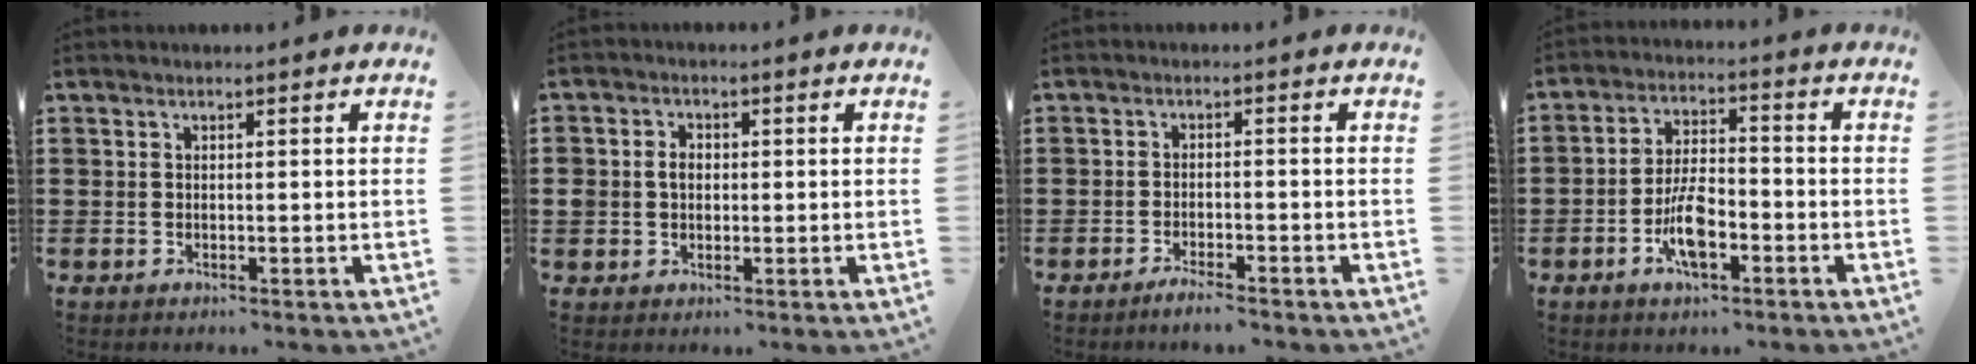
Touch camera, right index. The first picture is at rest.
{"total": 2.7, "force": [0.0, 2.4, 1.3], "torque": [-0.032, 0.009, -0.003]}
{"total": 2.1, "force": [-1.9, 0.1, 0.9], "torque": [-0.017, 0.002, -0.035]}
{"total": 7.7, "force": [-3.3, 3.2, 6.2], "torque": [-0.134, 0.000, -0.064]}